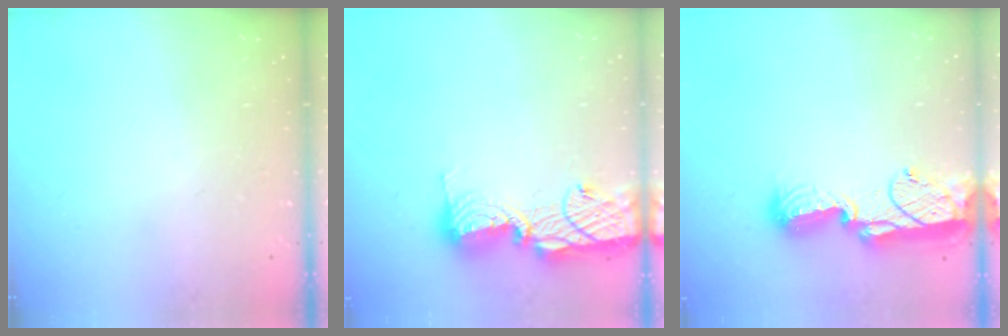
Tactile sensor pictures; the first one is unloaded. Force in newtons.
{"total": 16.6, "press": 16.1, "slide": 4.0}
{"total": 15.4, "press": 14.2, "slide": 6.0}